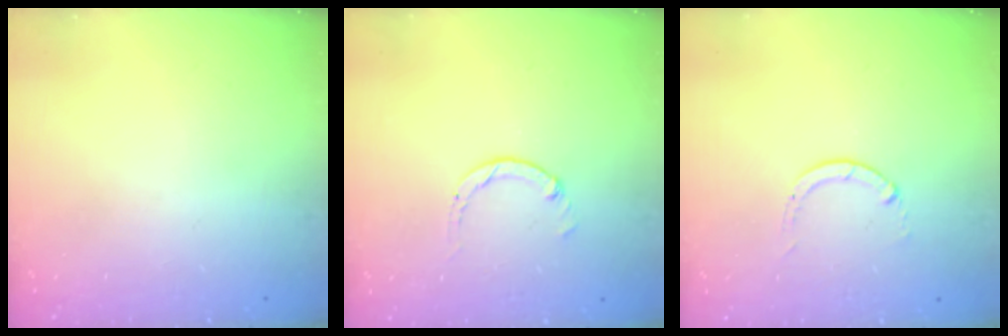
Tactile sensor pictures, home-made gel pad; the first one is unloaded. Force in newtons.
{"total": 0.0}
{"total": 0.0}